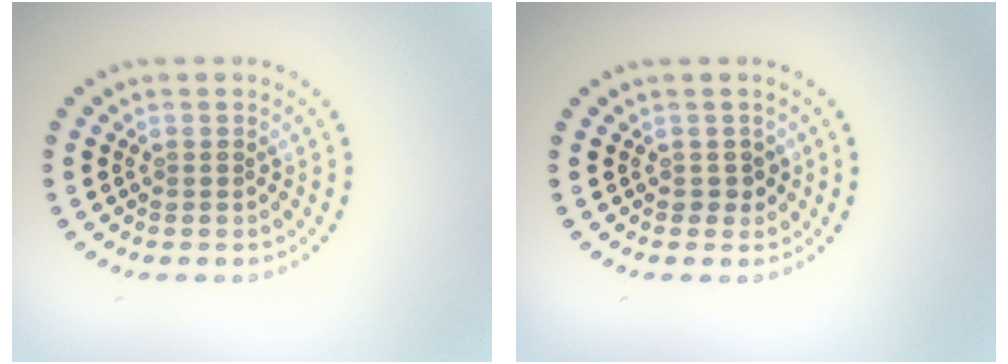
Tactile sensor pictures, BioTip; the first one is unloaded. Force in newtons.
{"total": 1.2, "press": 1.0, "slide": 0.5}